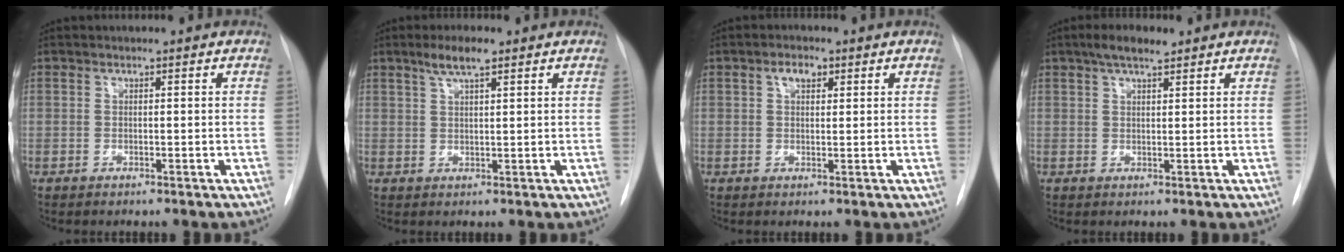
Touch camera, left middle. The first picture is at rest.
{"total": 4.0, "force": [2.6, 0.6, 2.9], "torque": [-0.059, 0.005, 0.048]}
{"total": 2.5, "force": [1.2, 1.3, 1.7], "torque": [-0.032, 0.008, 0.018]}
{"total": 4.0, "force": [2.9, 1.0, 2.6], "torque": [-0.053, 0.011, 0.049]}